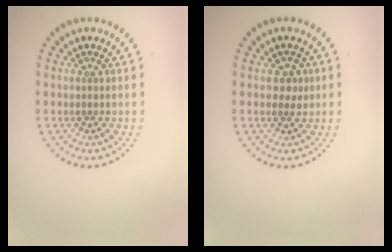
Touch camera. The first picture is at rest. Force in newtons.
{"total": 1.6, "press": 1.5, "slide": 0.7}